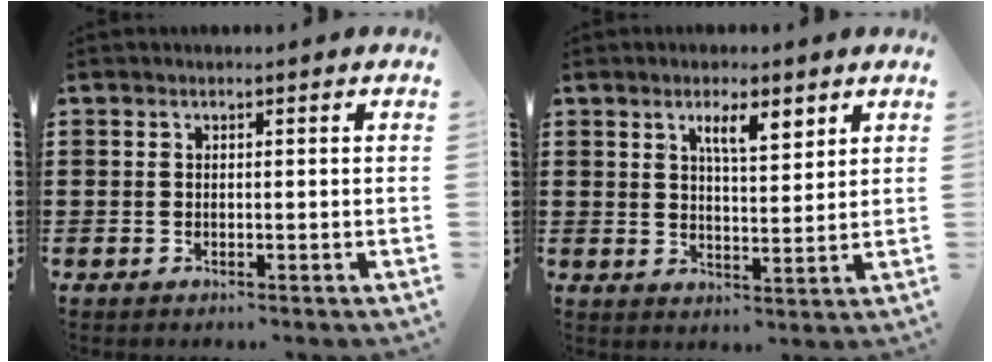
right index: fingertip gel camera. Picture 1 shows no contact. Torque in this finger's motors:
{"motor_torque": [0.13, 0.00, 0.34, 0.09]}